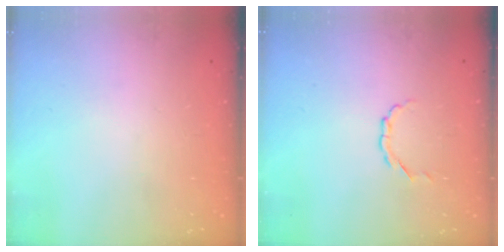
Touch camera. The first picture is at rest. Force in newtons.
{"total": 2.8, "press": 2.7, "slide": 0.8}